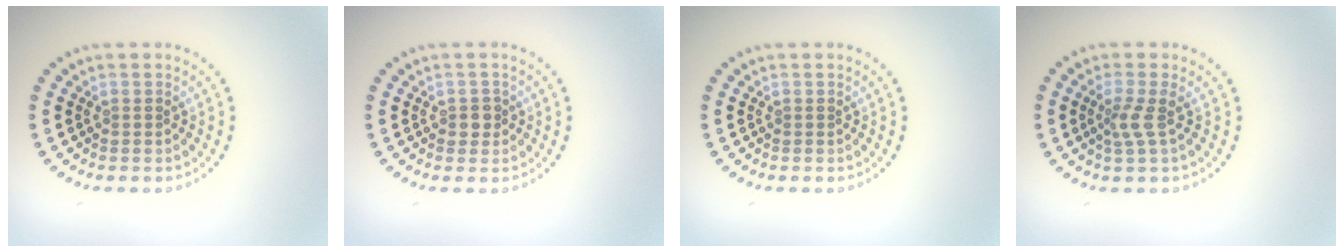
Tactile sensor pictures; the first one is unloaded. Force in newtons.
{"total": 1.3, "press": 1.2, "slide": 0.5}
{"total": 0.0}
{"total": 1.9, "press": 1.4, "slide": 1.3}